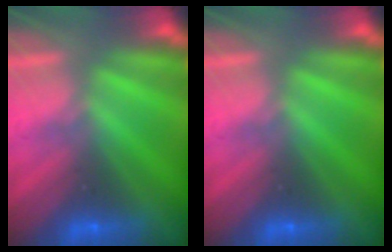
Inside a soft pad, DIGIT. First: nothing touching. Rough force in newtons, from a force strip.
{"total": 0.0}